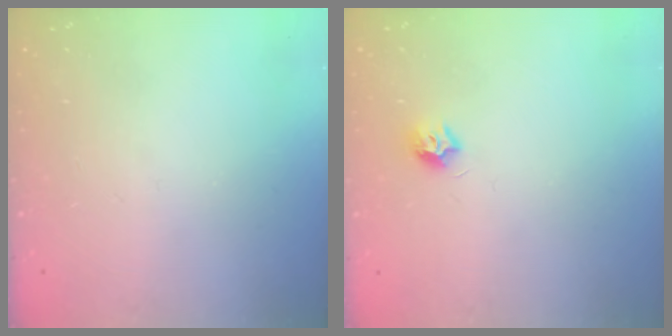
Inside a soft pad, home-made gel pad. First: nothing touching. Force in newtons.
{"total": 7.4, "press": 7.4, "slide": 0.6}